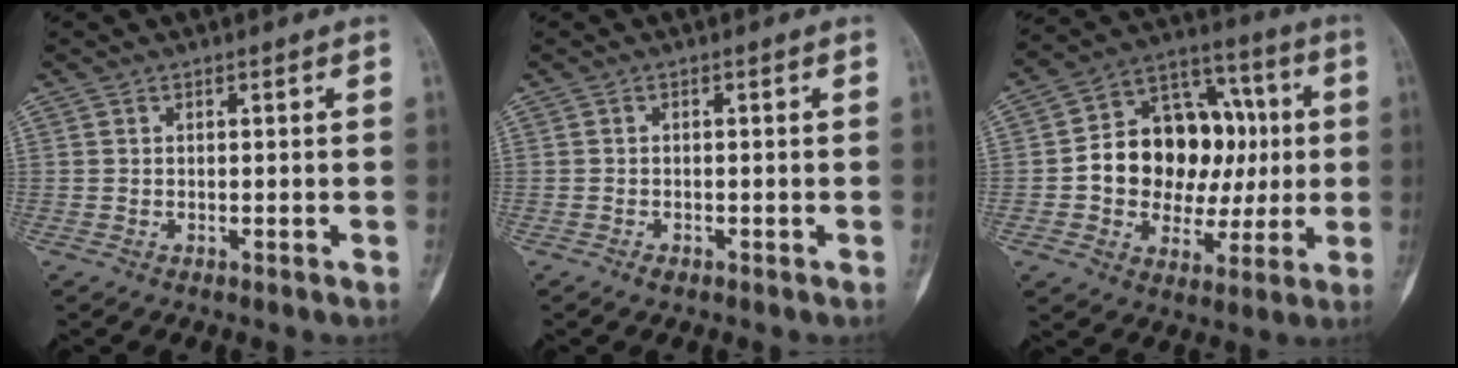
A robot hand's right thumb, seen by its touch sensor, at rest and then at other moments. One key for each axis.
{"total": 1.1, "fx": -0.7, "fy": 0.6, "fz": 0.5, "tx": -0.008, "ty": 0.002, "tz": -0.013}
{"total": 20.1, "fx": 0.8, "fy": 14.6, "fz": 13.8, "tx": -0.162, "ty": 0.038, "tz": 0.019}